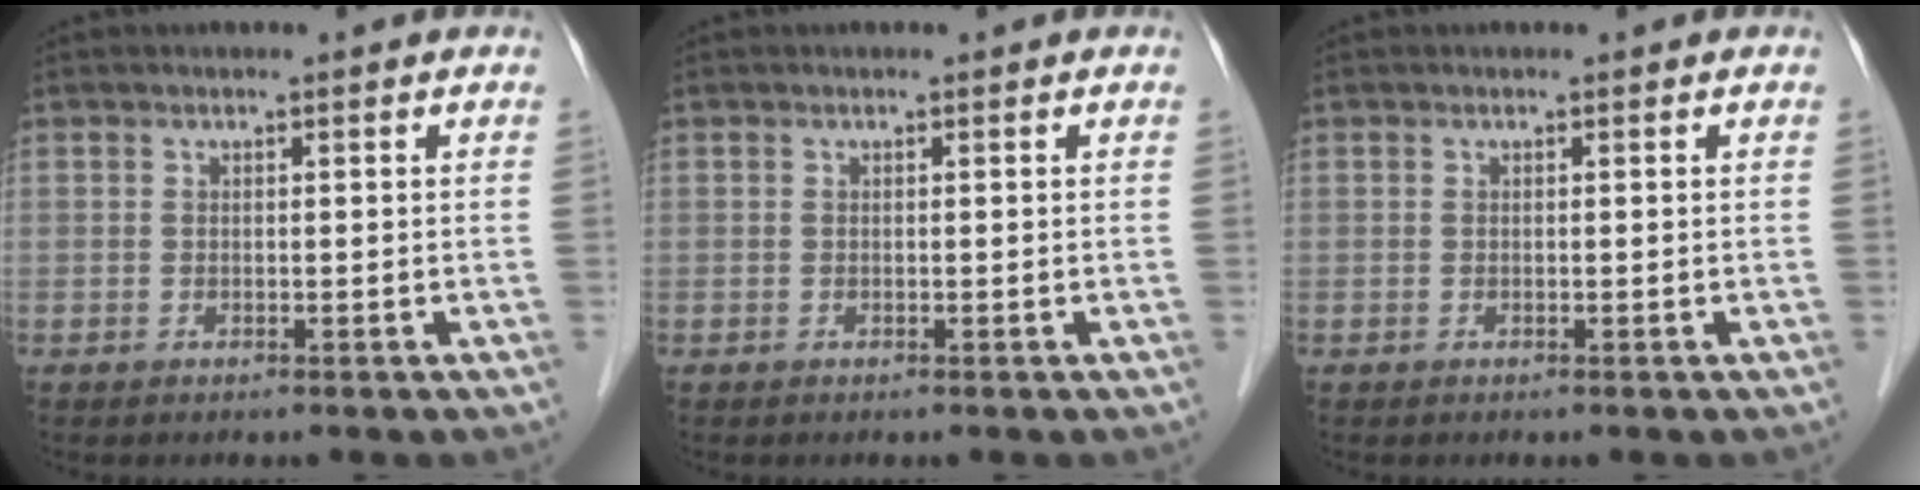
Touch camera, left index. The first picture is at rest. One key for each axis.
{"total": 0.0}
{"total": 0.0}